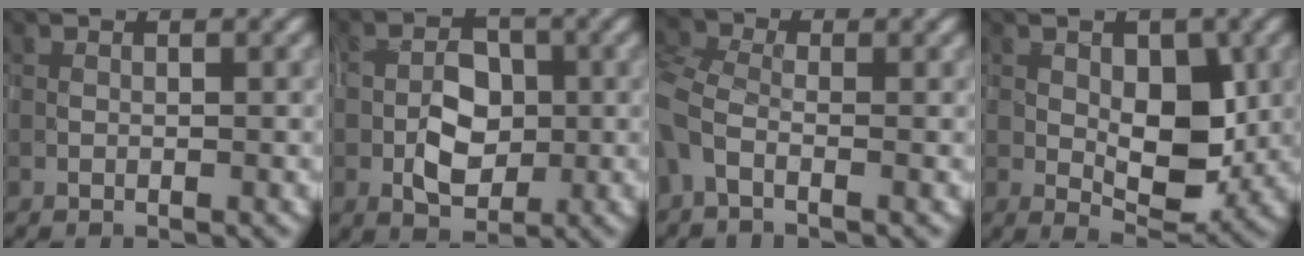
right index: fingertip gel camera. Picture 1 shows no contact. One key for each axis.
{"total": 4.8, "fx": -0.7, "fy": 3.2, "fz": 3.5, "tx": -0.057, "ty": -0.001, "tz": -0.014}
{"total": 3.7, "fx": -1.3, "fy": 2.1, "fz": 2.8, "tx": -0.075, "ty": 0.003, "tz": -0.045}
{"total": 6.0, "fx": 0.3, "fy": 3.5, "fz": 4.8, "tx": -0.076, "ty": -0.011, "tz": 0.010}